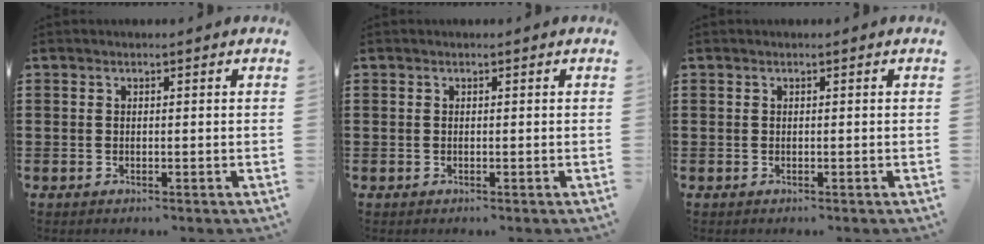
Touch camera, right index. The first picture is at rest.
{"total": 0.0}
{"total": 0.0}